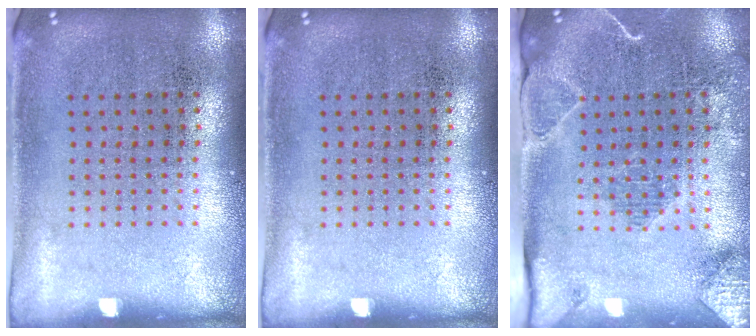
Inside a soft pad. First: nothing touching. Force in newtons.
{"total": 0.0}
{"total": 2.0, "press": 2.0, "slide": 0.1}